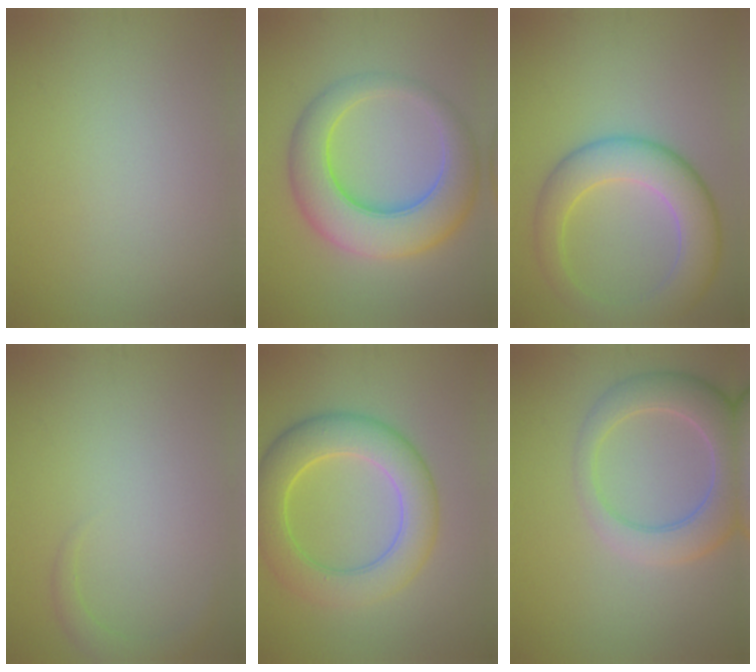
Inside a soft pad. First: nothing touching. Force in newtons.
{"total": 8.6, "press": 8.6, "slide": 0.0}
{"total": 7.0, "press": 7.0, "slide": 0.2}
{"total": 1.5, "press": 1.5, "slide": 0.1}
{"total": 7.3, "press": 7.3, "slide": 0.1}
{"total": 6.3, "press": 6.3, "slide": 0.7}